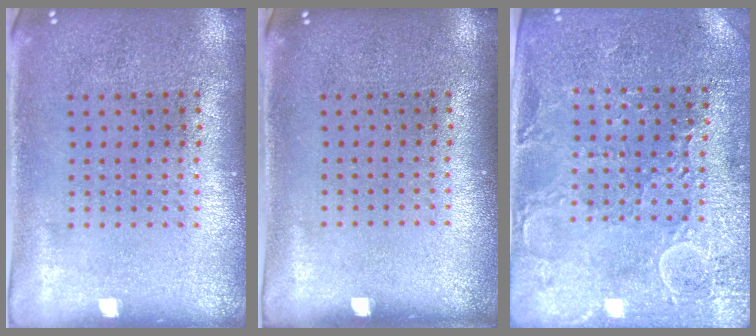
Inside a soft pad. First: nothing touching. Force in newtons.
{"total": 0.0}
{"total": 2.9, "press": 2.9, "slide": 0.4}